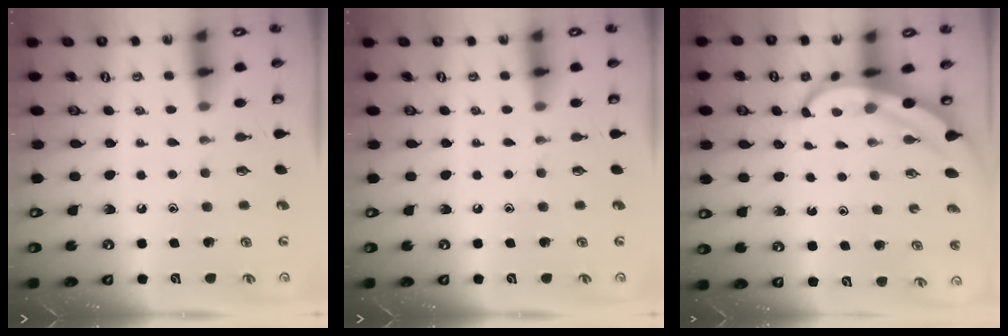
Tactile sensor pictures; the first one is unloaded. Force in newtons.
{"total": 0.0}
{"total": 5.2, "press": 5.2, "slide": 0.8}